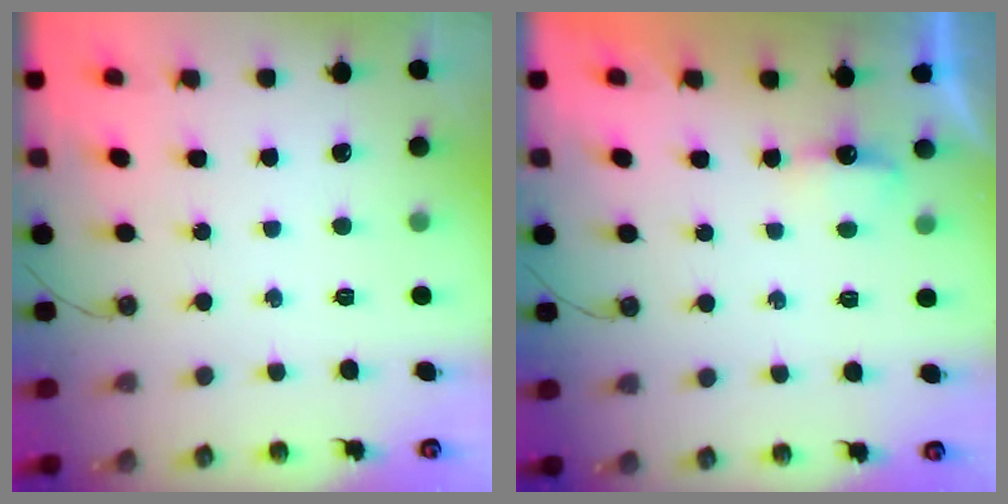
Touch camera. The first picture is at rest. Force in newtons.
{"total": 3.4, "press": 3.4, "slide": 0.5}